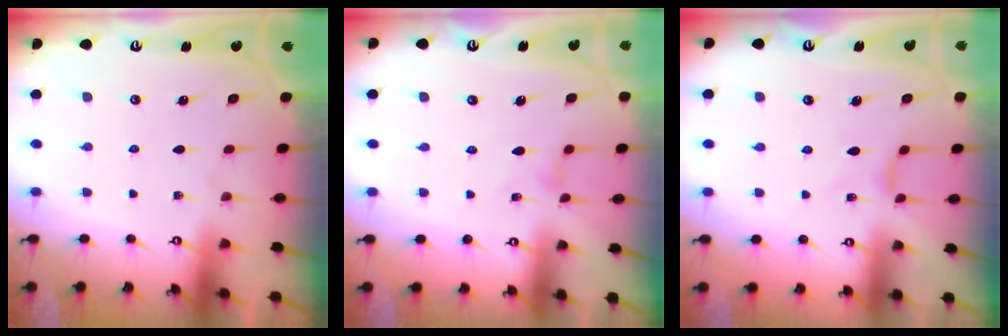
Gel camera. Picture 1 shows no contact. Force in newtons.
{"total": 1.3, "press": 1.3, "slide": 0.2}
{"total": 2.3, "press": 2.3, "slide": 0.5}